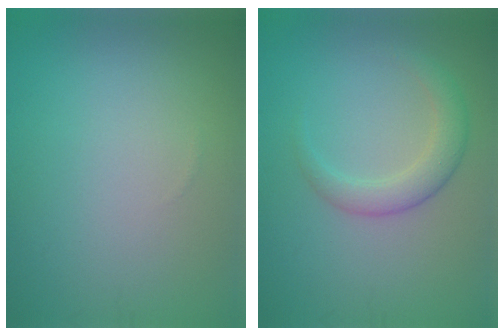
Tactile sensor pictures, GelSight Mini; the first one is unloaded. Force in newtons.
{"total": 2.8, "press": 2.8, "slide": 0.1}